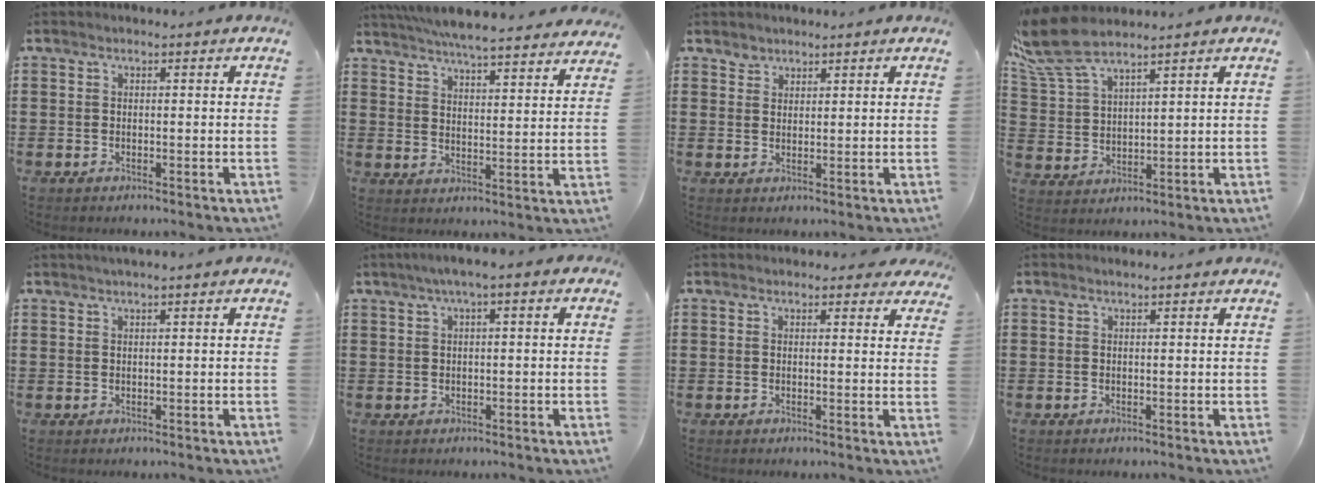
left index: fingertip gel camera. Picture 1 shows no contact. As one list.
[{"total": 5.8, "force": [5.6, -0.2, 1.5], "torque": [-0.053, -0.036, 0.098]}, {"total": 1.9, "force": [1.6, 1.0, -0.2], "torque": [-0.002, 0.004, 0.032]}, {"total": 7.9, "force": [6.2, 2.1, 4.4], "torque": [-0.120, -0.021, 0.112]}, {"total": 0.8, "force": [0.4, 0.0, 0.7], "torque": [-0.012, -0.001, 0.008]}, {"total": 2.0, "force": [0.0, 0.4, 1.9], "torque": [-0.034, 0.004, -0.003]}, {"total": 1.9, "force": [1.6, 1.0, 0.5], "torque": [-0.007, 0.001, 0.028]}, {"total": 0.0}]